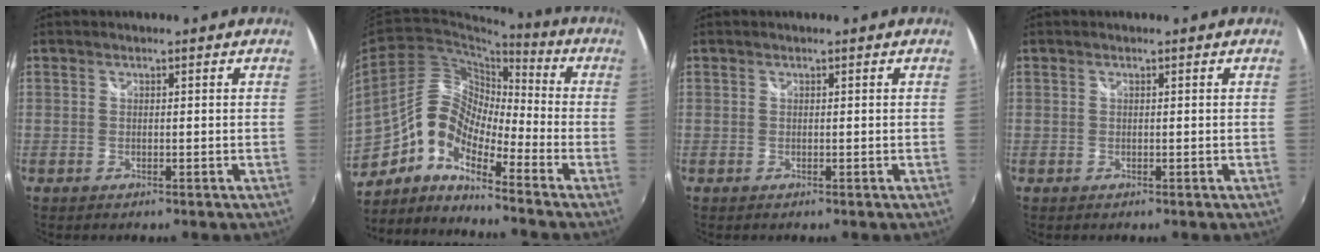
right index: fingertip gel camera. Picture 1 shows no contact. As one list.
[{"total": 11.6, "force": [-6.5, 5.5, 7.9], "torque": [-0.144, 0.020, -0.139]}, {"total": 0.0}, {"total": 0.0}]